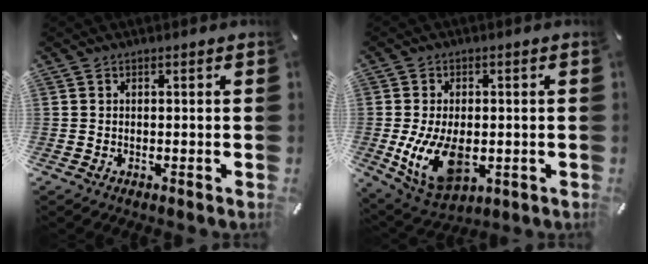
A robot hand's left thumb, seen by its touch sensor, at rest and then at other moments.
{"total": 13.1, "force": [-2.1, 8.2, 10.0], "torque": [-0.199, -0.010, -0.034]}